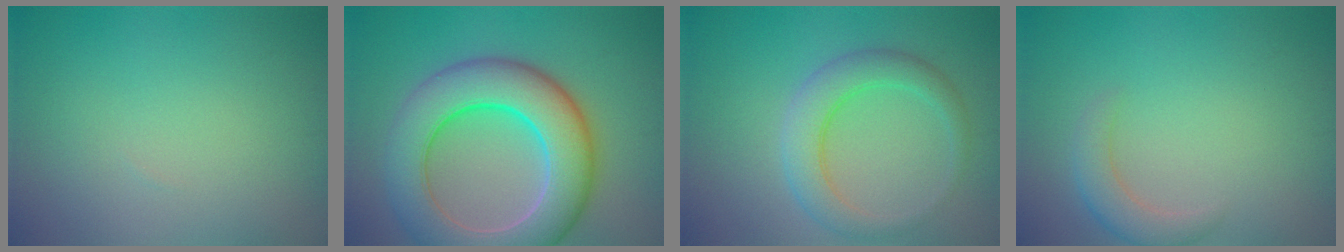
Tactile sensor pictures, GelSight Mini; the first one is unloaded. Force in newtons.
{"total": 10.3, "press": 10.3, "slide": 0.5}
{"total": 3.9, "press": 3.9, "slide": 0.0}
{"total": 2.4, "press": 2.4, "slide": 0.2}